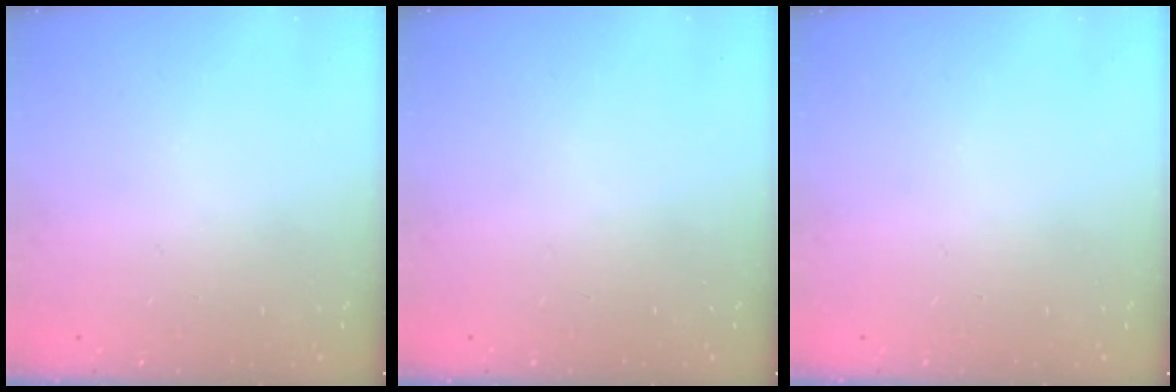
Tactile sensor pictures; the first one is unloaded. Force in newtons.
{"total": 0.0}
{"total": 0.0}